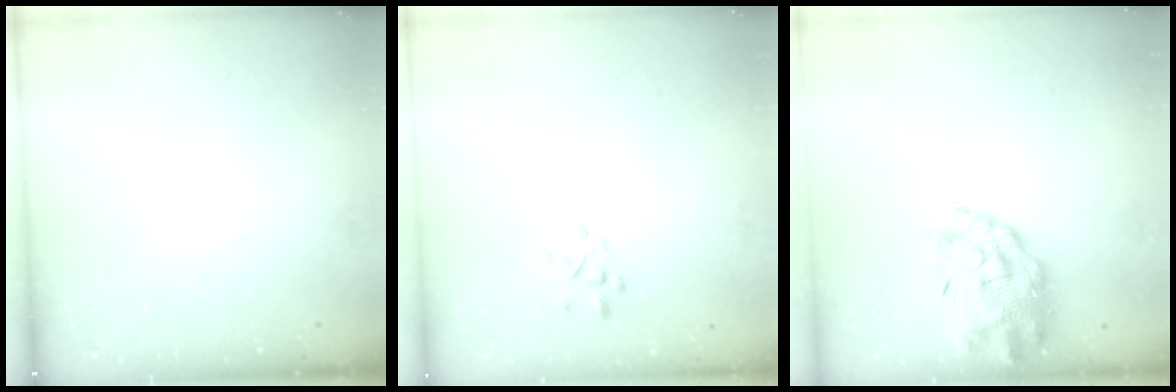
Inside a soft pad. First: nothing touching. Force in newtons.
{"total": 2.9, "press": 2.7, "slide": 0.9}
{"total": 8.3, "press": 7.7, "slide": 3.1}